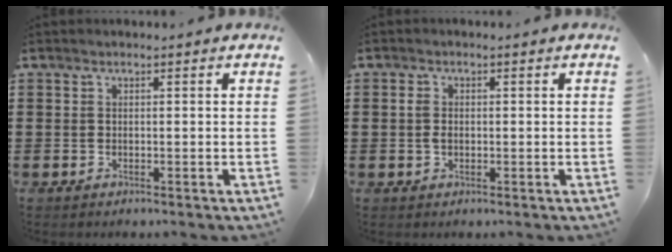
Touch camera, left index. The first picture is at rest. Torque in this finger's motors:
{"motor_torque": [1.11, 1.03, 0.04, 0.02]}